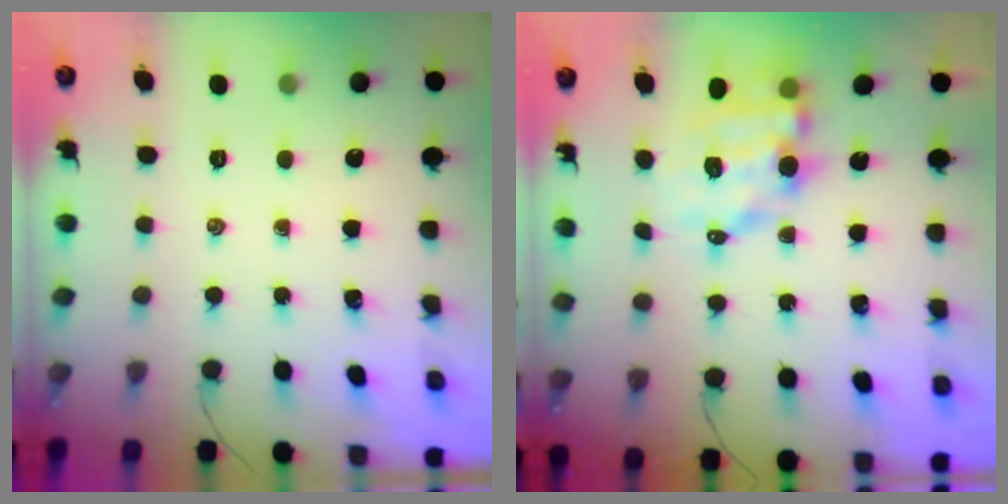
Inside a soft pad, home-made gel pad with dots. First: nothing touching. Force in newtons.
{"total": 9.2, "press": 9.0, "slide": 1.9}